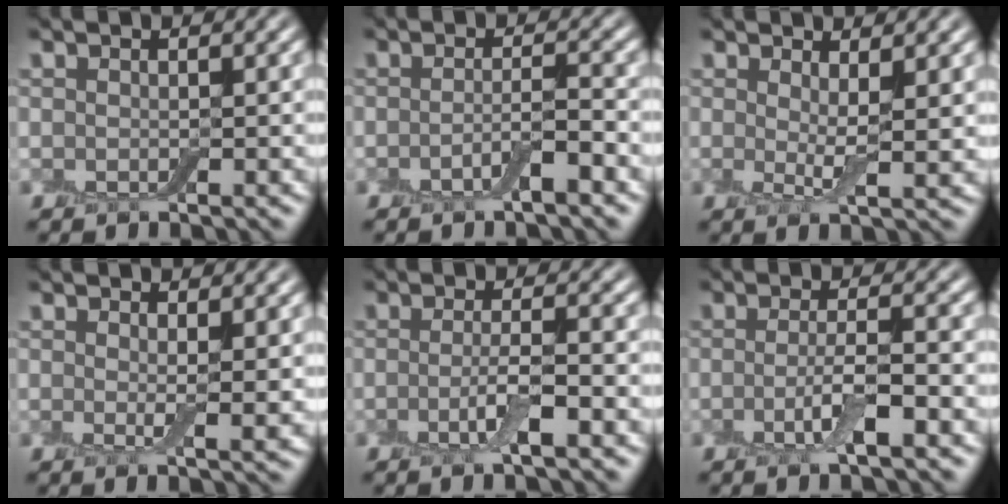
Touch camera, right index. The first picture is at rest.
{"total": 2.2, "force": [-1.1, 0.4, 1.9], "torque": [-0.034, 0.006, -0.026]}
{"total": 2.7, "force": [1.0, 0.5, 2.4], "torque": [-0.044, -0.013, 0.018]}
{"total": 2.0, "force": [0.6, 0.3, 1.9], "torque": [-0.030, -0.012, 0.011]}
{"total": 3.0, "force": [-0.9, 0.6, 2.8], "torque": [-0.055, -0.001, -0.022]}
{"total": 3.4, "force": [-1.0, 0.7, 3.2], "torque": [-0.062, -0.001, -0.024]}